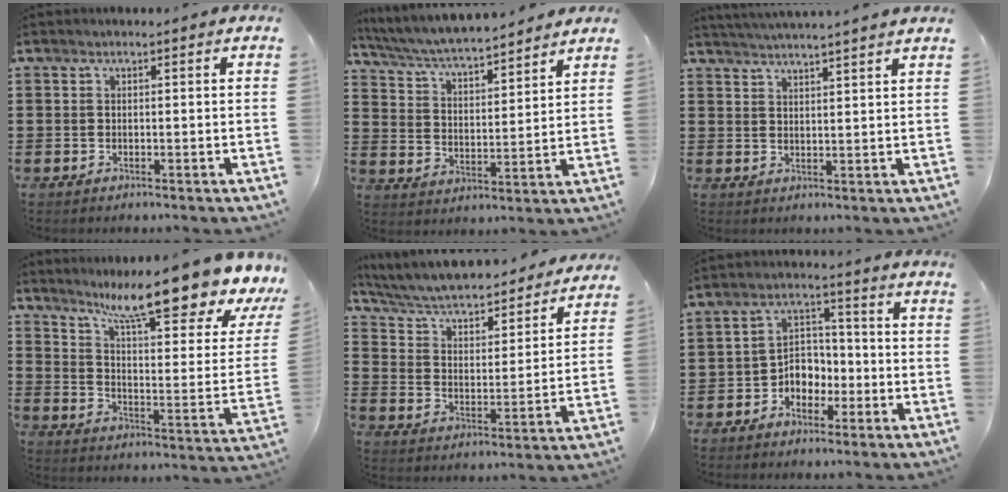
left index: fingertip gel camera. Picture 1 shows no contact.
{"total": 5.4, "force": [5.2, 0.4, 1.5], "torque": [-0.054, -0.035, 0.086]}
{"total": 3.1, "force": [2.9, -0.9, 0.3], "torque": [-0.015, -0.013, 0.052]}
{"total": 14.3, "force": [11.2, 1.1, 8.9], "torque": [-0.159, -0.079, 0.178]}
{"total": 5.3, "force": [4.9, 0.7, 1.7], "torque": [-0.058, -0.044, 0.078]}
{"total": 5.0, "force": [-2.7, 3.7, 1.9], "torque": [-0.041, 0.013, -0.054]}